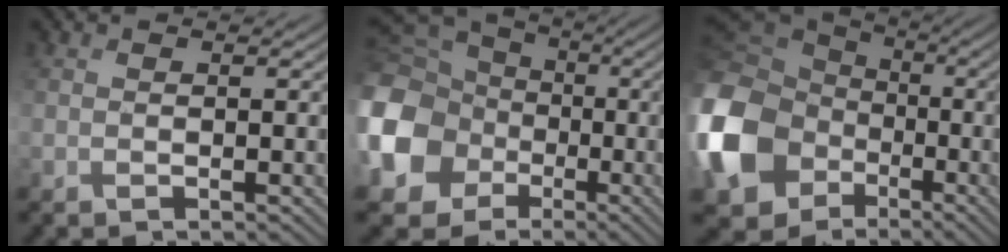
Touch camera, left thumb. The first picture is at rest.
{"total": 17.9, "force": [-3.2, 15.6, 8.2], "torque": [-0.259, -0.041, -0.083]}
{"total": 19.0, "force": [-4.6, 15.4, 10.3], "torque": [-0.315, -0.033, -0.098]}